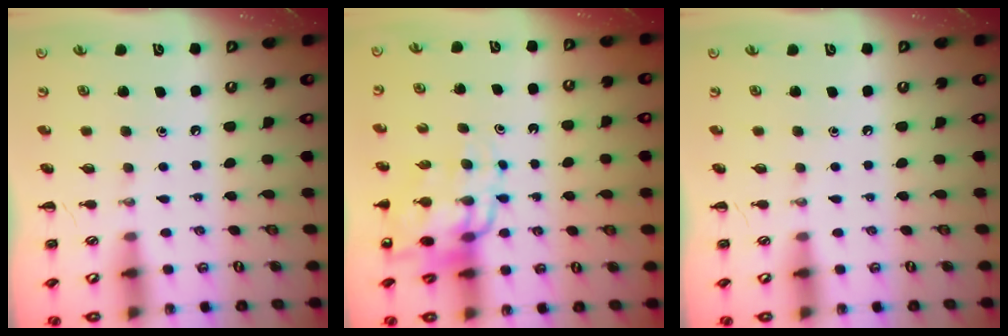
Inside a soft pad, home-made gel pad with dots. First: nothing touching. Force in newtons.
{"total": 13.9, "press": 13.5, "slide": 3.5}
{"total": 0.0}